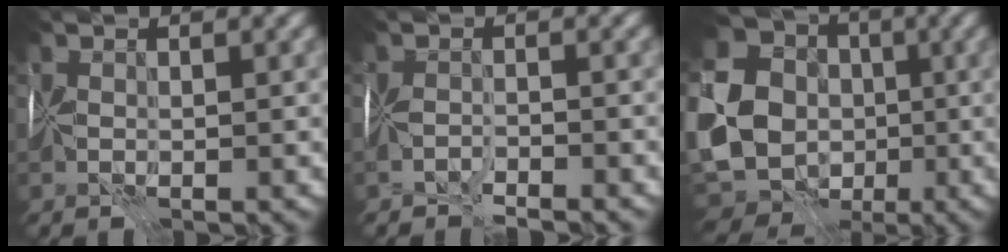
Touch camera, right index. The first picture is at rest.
{"total": 1.9, "force": [-1.9, 0.3, 0.3], "torque": [-0.001, 0.001, -0.038]}
{"total": 16.7, "force": [-3.3, 15.0, 6.6], "torque": [-0.178, -0.013, -0.070]}